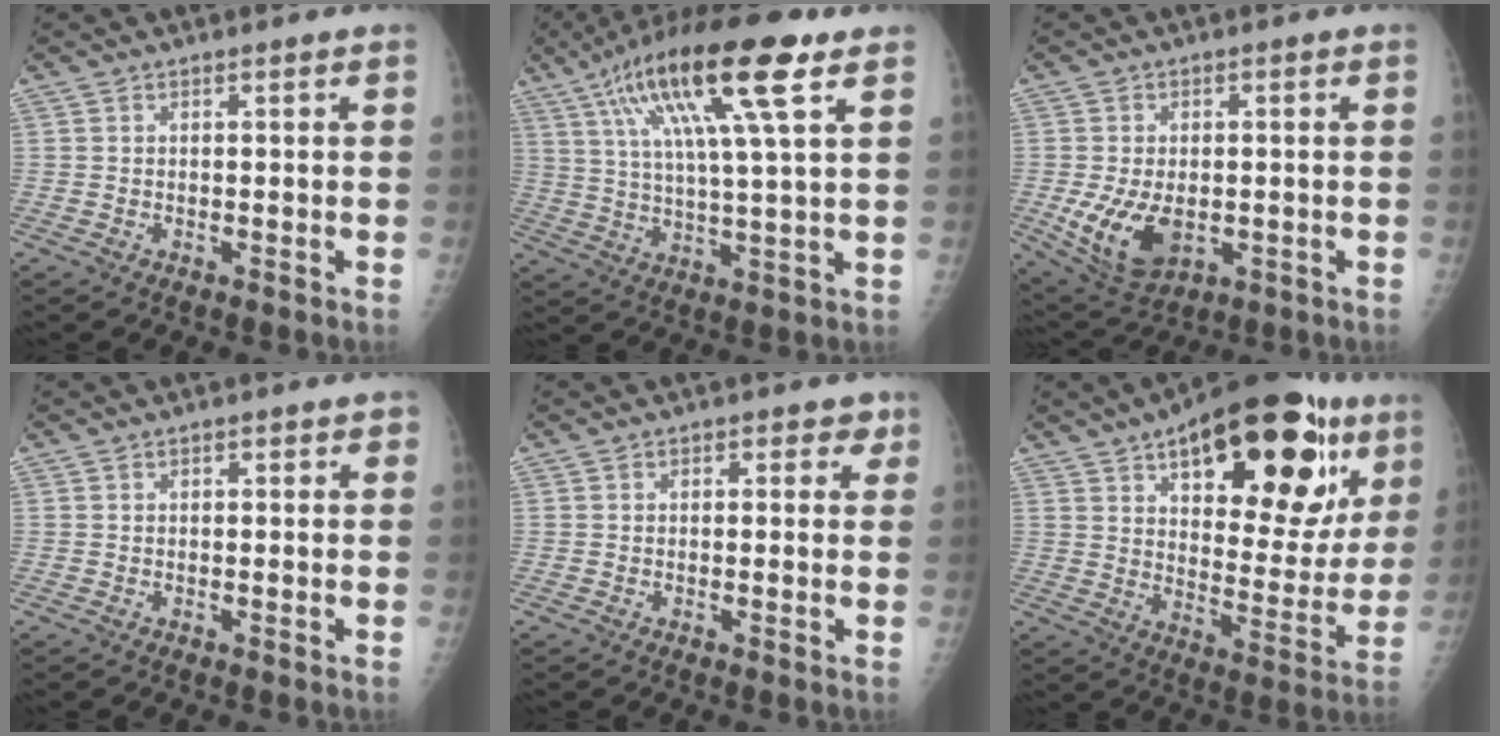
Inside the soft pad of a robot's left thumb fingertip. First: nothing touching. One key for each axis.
{"total": 19.6, "fx": 9.0, "fy": 3.7, "fz": 17.0, "tx": -0.303, "ty": -0.002, "tz": 0.151}
{"total": 10.6, "fx": -2.2, "fy": 6.6, "fz": 8.0, "tx": -0.140, "ty": -0.006, "tz": -0.022}
{"total": 1.2, "fx": 0.5, "fy": 0.8, "fz": 0.8, "tx": 0.000, "ty": 0.002, "tz": 0.002}
{"total": 2.9, "fx": 1.2, "fy": 2.1, "fz": 1.7, "tx": 0.010, "ty": 0.001, "tz": 0.006}
{"total": 29.6, "fx": 14.6, "fy": 12.9, "fz": 22.3, "tx": -0.277, "ty": -0.023, "tz": 0.216}